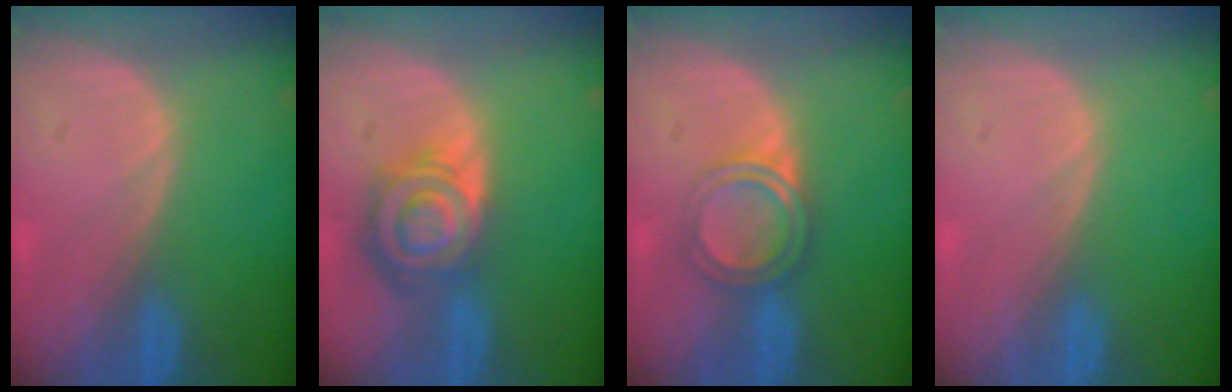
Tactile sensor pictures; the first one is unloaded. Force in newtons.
{"total": 8.5, "press": 7.3, "slide": 4.4}
{"total": 4.9, "press": 4.4, "slide": 2.1}
{"total": 0.0}